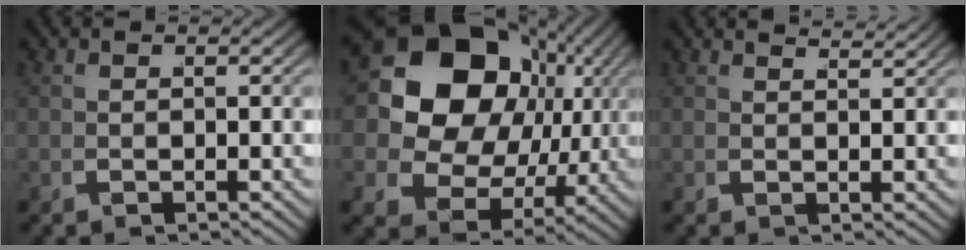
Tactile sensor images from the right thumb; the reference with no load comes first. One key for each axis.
{"total": 19.7, "fx": 2.9, "fy": 14.4, "fz": 13.1, "tx": -0.258, "ty": -0.020, "tz": 0.046}
{"total": 2.5, "fx": 2.4, "fy": -0.6, "fz": 0.1, "tx": 0.006, "ty": 0.013, "tz": 0.035}